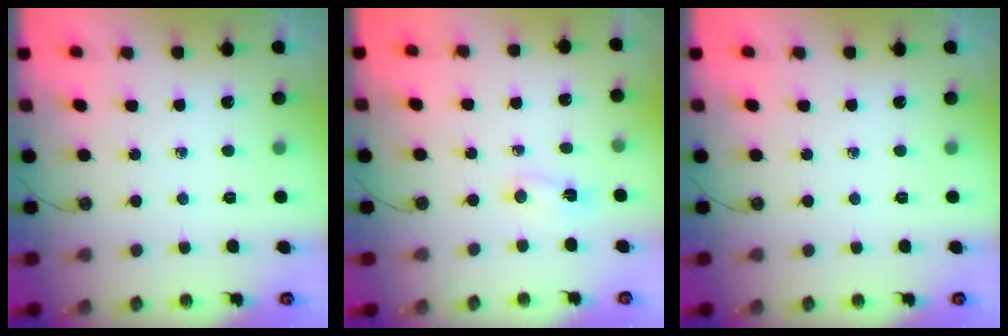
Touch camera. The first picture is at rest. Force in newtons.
{"total": 2.8, "press": 2.7, "slide": 0.5}
{"total": 0.0}